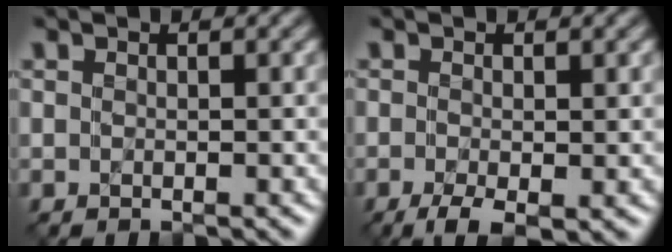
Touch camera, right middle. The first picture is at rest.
{"total": 2.9, "force": [-1.3, 0.9, 2.5], "torque": [-0.049, -0.006, -0.024]}